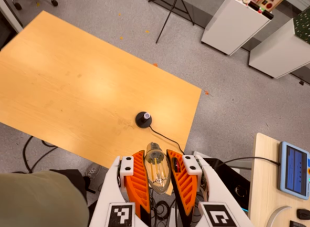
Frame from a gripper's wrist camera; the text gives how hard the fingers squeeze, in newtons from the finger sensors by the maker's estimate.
{"total": 18.7, "left": 20.0, "right": 17.4}